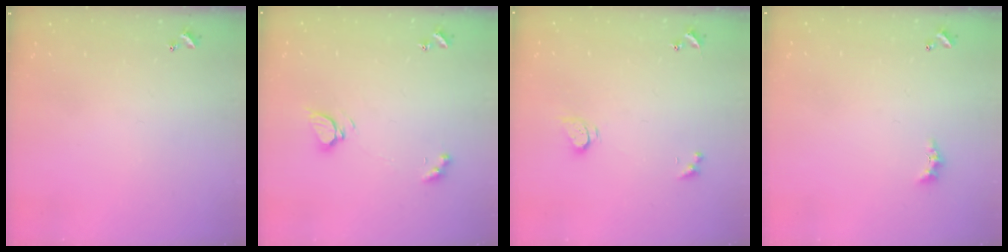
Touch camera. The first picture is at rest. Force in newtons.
{"total": 4.3, "press": 4.2, "slide": 0.4}
{"total": 2.7, "press": 2.7, "slide": 0.3}
{"total": 2.2, "press": 2.2, "slide": 0.6}